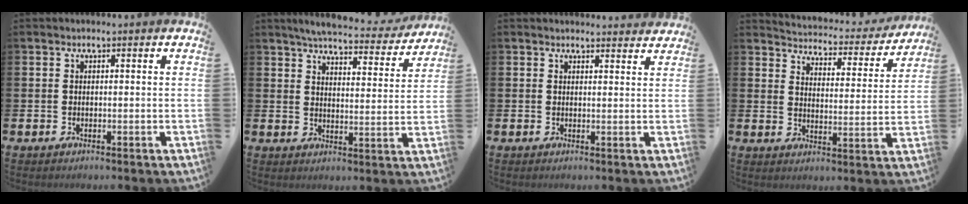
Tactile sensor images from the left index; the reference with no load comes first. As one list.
[{"total": 5.4, "force": [5.1, 0.7, 1.7], "torque": [-0.035, -0.039, 0.082]}, {"total": 1.9, "force": [1.9, 0.3, -0.1], "torque": [0.016, -0.015, 0.030]}, {"total": 4.1, "force": [4.0, 0.8, 0.4], "torque": [-0.021, -0.042, 0.060]}]